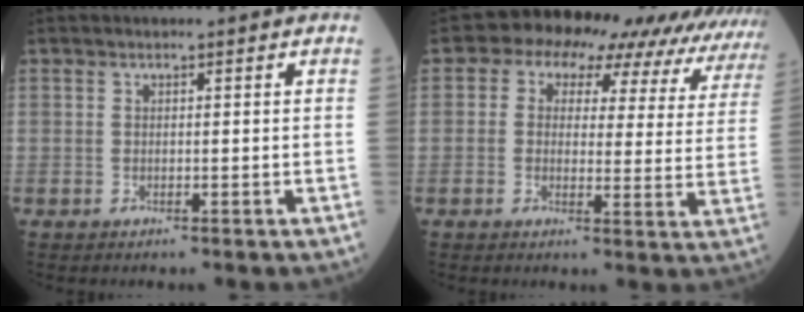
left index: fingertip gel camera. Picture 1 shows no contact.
{"total": 17.3, "force": [14.3, 7.4, 6.2], "torque": [-0.059, 0.021, 0.136]}